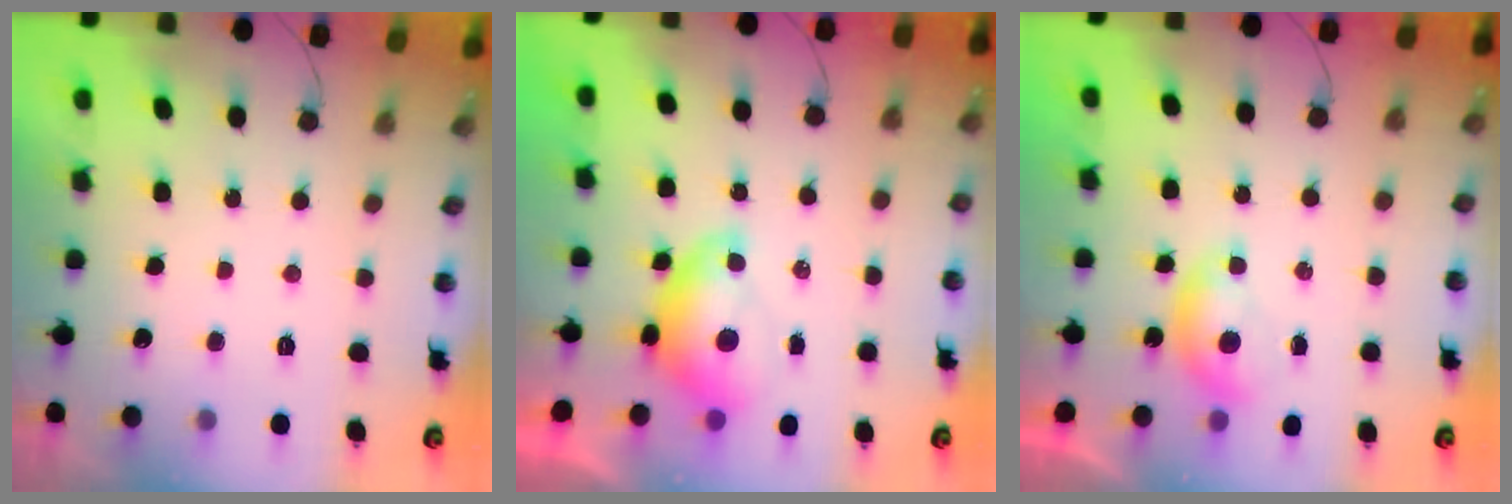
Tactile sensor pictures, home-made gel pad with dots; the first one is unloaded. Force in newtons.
{"total": 7.8, "press": 7.8, "slide": 0.9}
{"total": 5.1, "press": 5.1, "slide": 0.6}